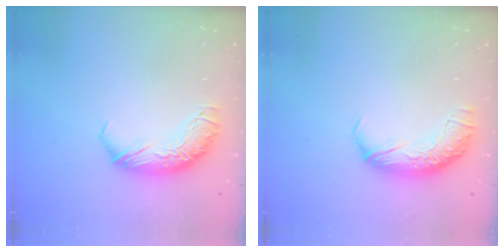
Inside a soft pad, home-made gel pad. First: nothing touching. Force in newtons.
{"total": 2.3, "press": 0.9, "slide": 2.1}